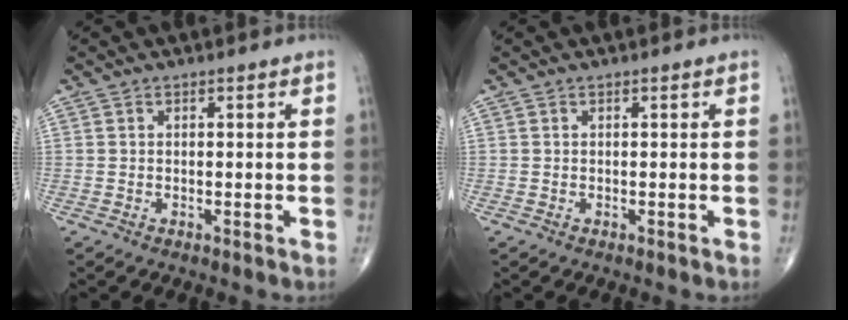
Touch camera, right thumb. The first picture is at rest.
{"total": 0.0}